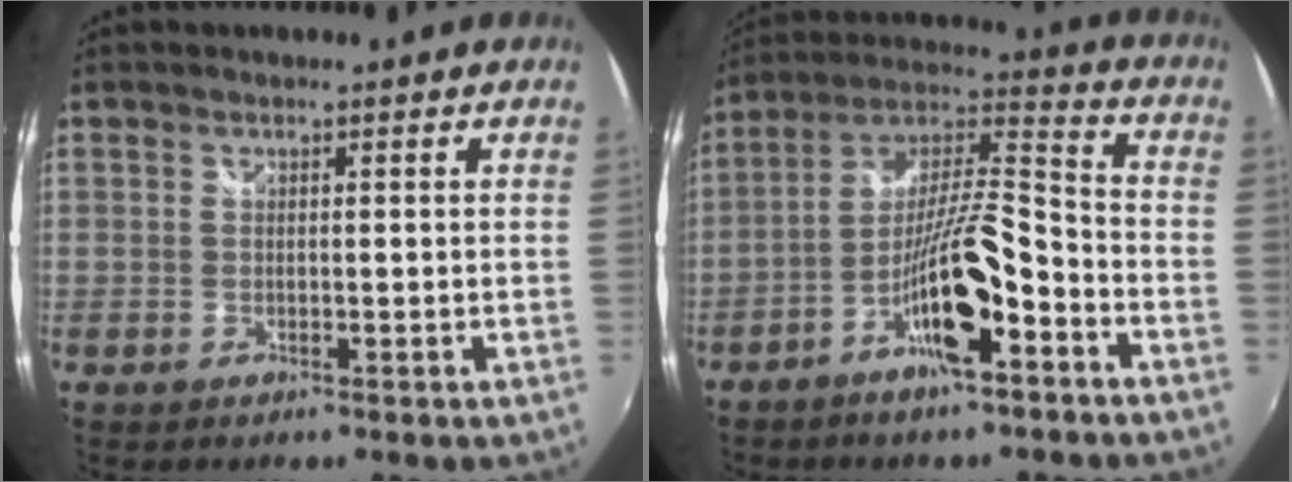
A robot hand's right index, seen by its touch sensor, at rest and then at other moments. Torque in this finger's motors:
{"motor_torque": [1.11, 1.03, 0.84, 0.12]}